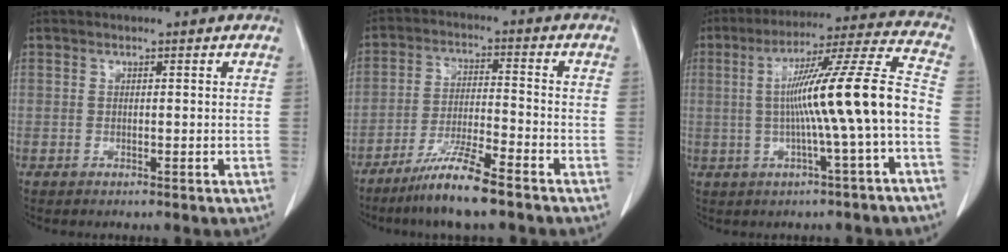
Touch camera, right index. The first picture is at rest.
{"total": 8.9, "force": [-6.5, 0.1, 6.1], "torque": [-0.119, -0.023, -0.124]}
{"total": 14.7, "force": [-1.9, -1.0, 14.5], "torque": [-0.232, 0.021, -0.032]}